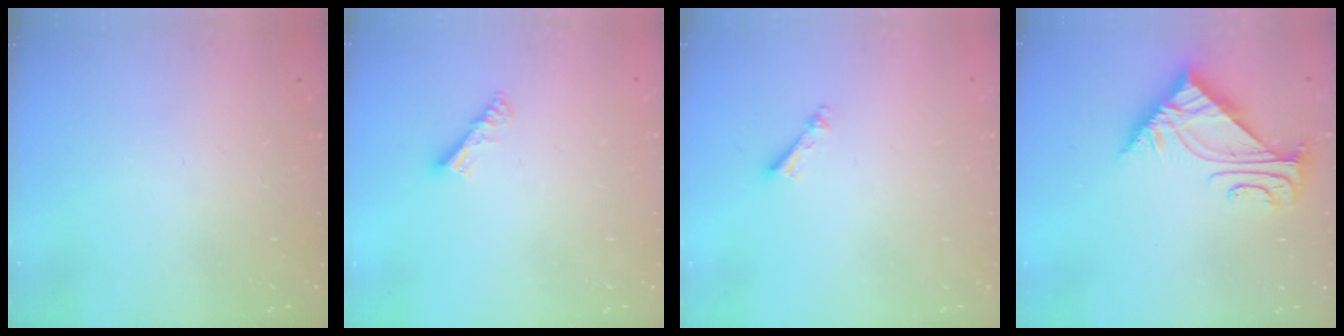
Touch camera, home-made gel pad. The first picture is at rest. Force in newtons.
{"total": 4.7, "press": 4.7, "slide": 0.0}
{"total": 3.4, "press": 3.4, "slide": 0.4}
{"total": 5.2, "press": 5.2, "slide": 0.8}